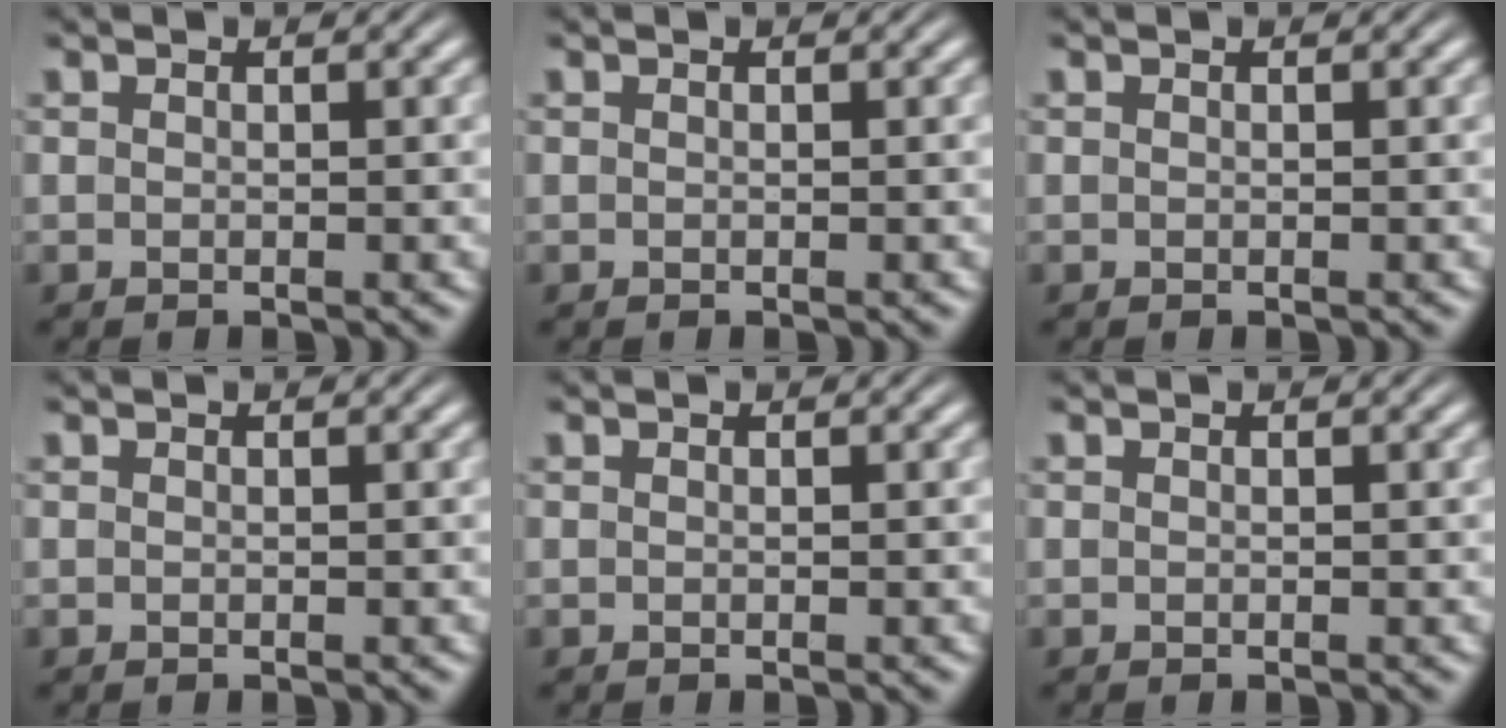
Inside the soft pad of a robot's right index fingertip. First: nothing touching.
{"total": 0.0}
{"total": 0.0}
{"total": 0.0}
{"total": 0.0}
{"total": 0.0}